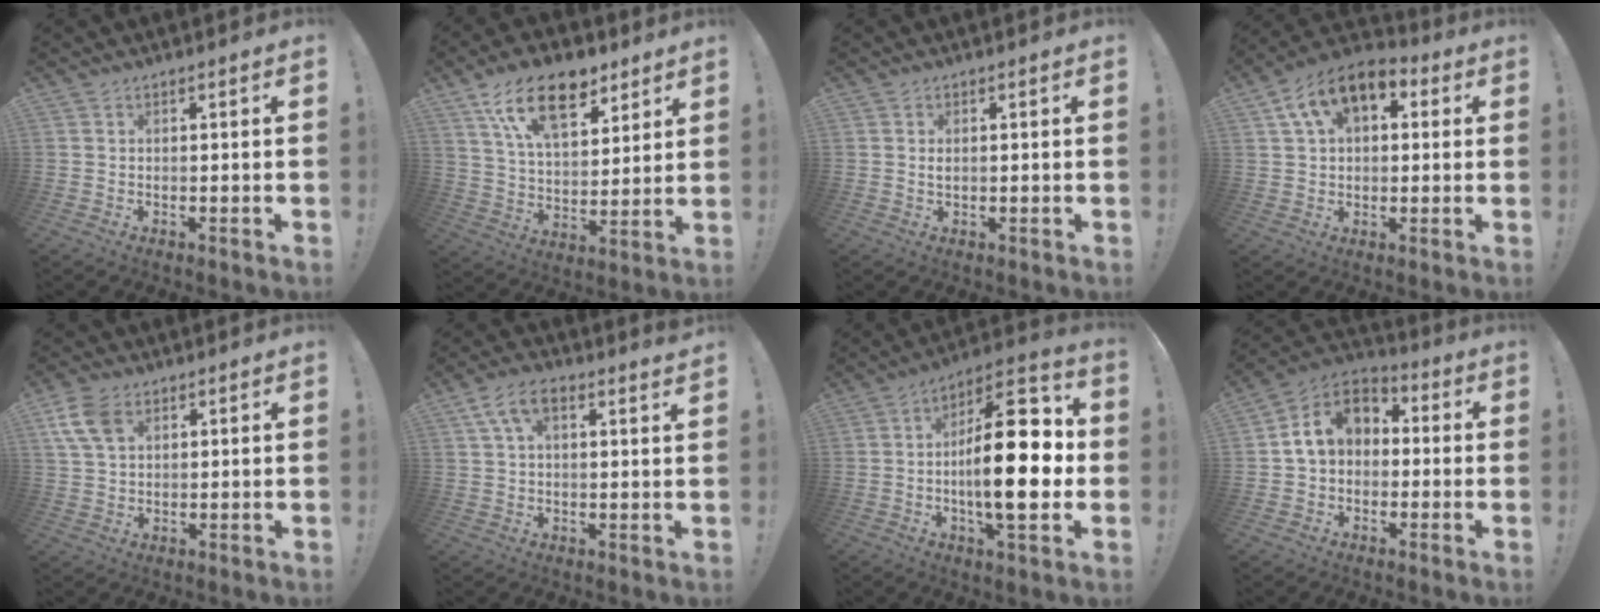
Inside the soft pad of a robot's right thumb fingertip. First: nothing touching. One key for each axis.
{"total": 18.0, "fx": 10.5, "fy": 9.5, "fz": 11.0, "tx": -0.181, "ty": -0.047, "tz": 0.189}
{"total": 0.9, "fx": 0.2, "fy": 0.4, "fz": 0.8, "tx": -0.016, "ty": 0.003, "tz": 0.003}
{"total": 12.6, "fx": 6.2, "fy": 7.4, "fz": 8.1, "tx": -0.135, "ty": -0.018, "tz": 0.117}
{"total": 8.5, "fx": 3.8, "fy": 5.4, "fz": 5.4, "tx": -0.097, "ty": -0.001, "tz": 0.075}
{"total": 7.7, "fx": 3.9, "fy": 3.5, "fz": 5.6, "tx": -0.101, "ty": 0.001, "tz": 0.074}
{"total": 22.7, "fx": -1.6, "fy": 8.5, "fz": 21.0, "tx": -0.336, "ty": 0.008, "tz": -0.029}
{"total": 11.5, "fx": 2.1, "fy": 8.4, "fz": 7.5, "tx": -0.124, "ty": 0.015, "tz": 0.043}